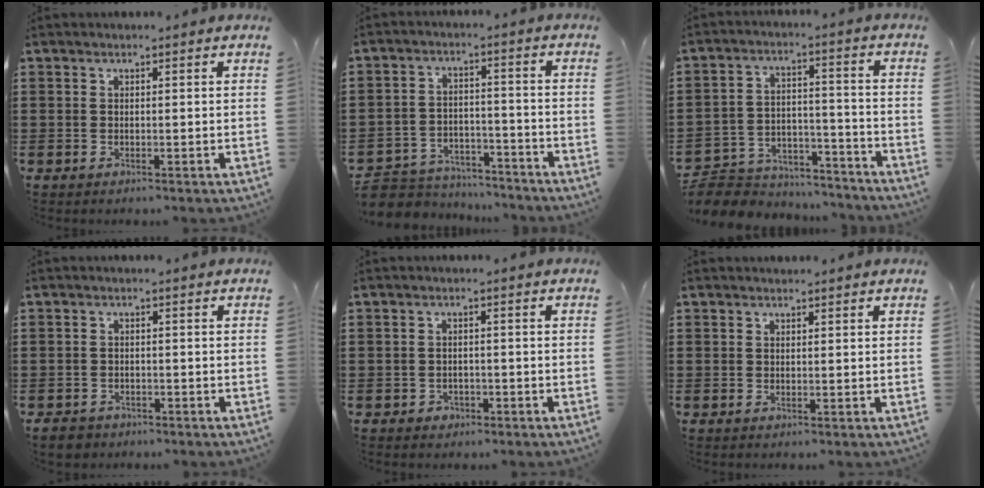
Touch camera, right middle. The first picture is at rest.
{"total": 5.1, "force": [-4.8, 1.8, -0.2], "torque": [-0.015, 0.010, -0.106]}
{"total": 6.8, "force": [-6.5, 2.0, 0.7], "torque": [-0.020, 0.015, -0.132]}
{"total": 2.0, "force": [-1.8, 0.7, 0.1], "torque": [-0.009, 0.004, -0.040]}
{"total": 1.4, "force": [-1.1, 0.9, 0.1], "torque": [-0.008, 0.000, -0.026]}
{"total": 0.0}